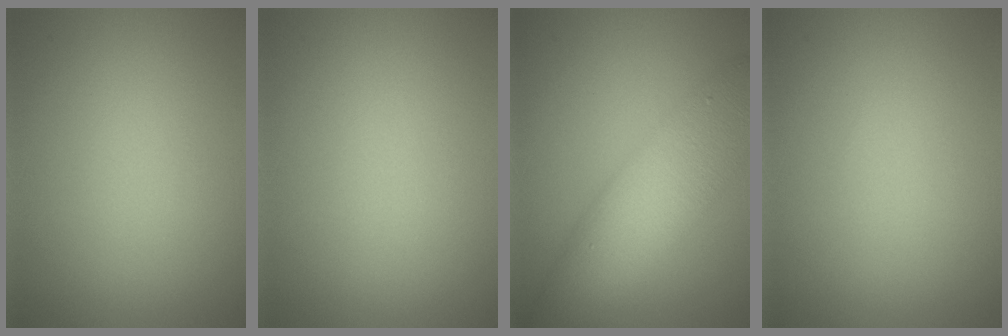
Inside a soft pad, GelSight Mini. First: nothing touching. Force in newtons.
{"total": 0.0}
{"total": 8.0, "press": 8.0, "slide": 0.2}
{"total": 0.0}